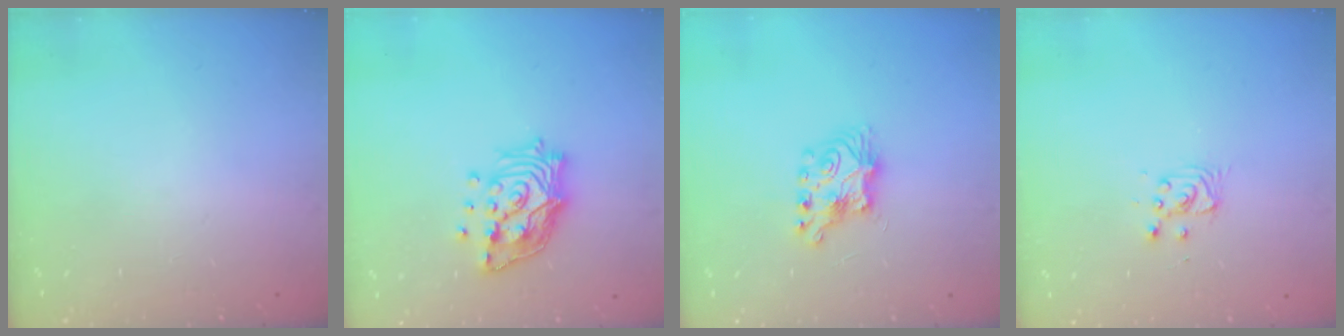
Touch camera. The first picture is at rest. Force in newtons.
{"total": 15.5, "press": 15.4, "slide": 0.9}
{"total": 8.2, "press": 8.1, "slide": 0.8}
{"total": 4.0, "press": 4.0, "slide": 0.4}